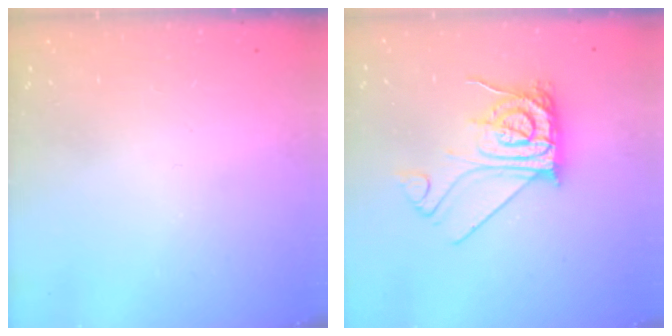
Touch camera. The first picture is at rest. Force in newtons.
{"total": 11.8, "press": 11.8, "slide": 1.2}